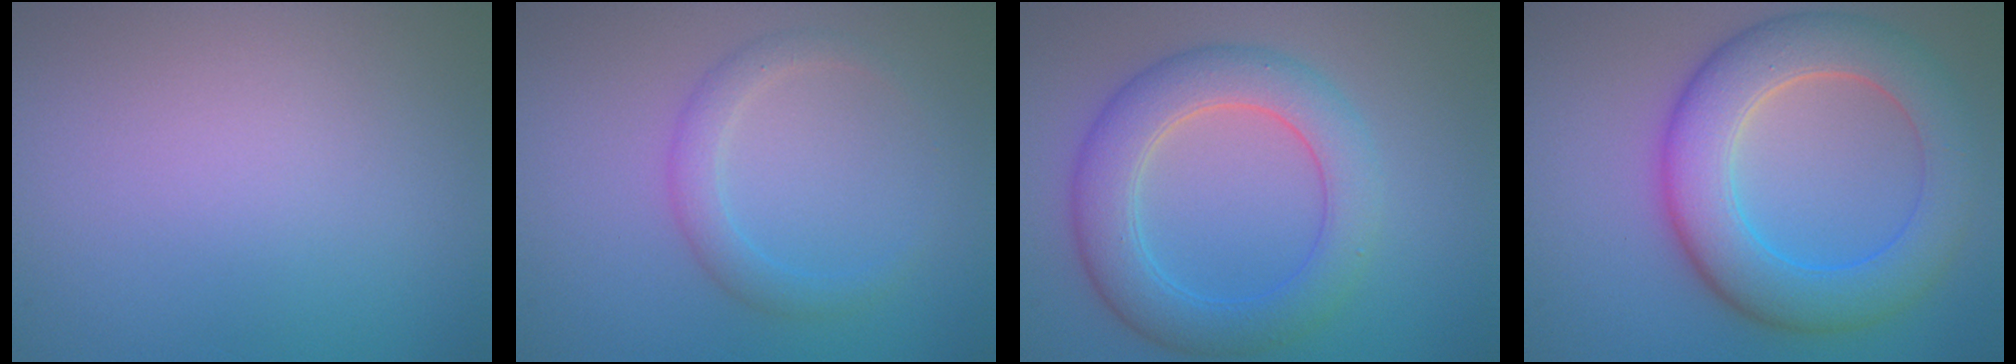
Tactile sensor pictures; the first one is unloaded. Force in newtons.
{"total": 2.2, "press": 2.2, "slide": 0.0}
{"total": 5.9, "press": 5.9, "slide": 0.0}
{"total": 8.0, "press": 8.0, "slide": 0.3}